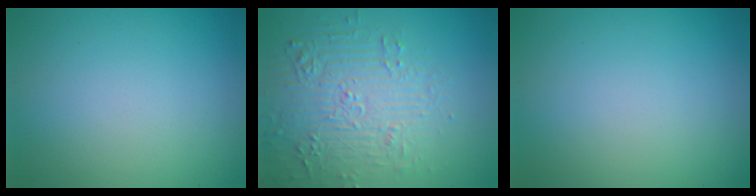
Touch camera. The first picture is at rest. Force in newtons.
{"total": 4.6, "press": 4.6, "slide": 0.8}
{"total": 0.0}